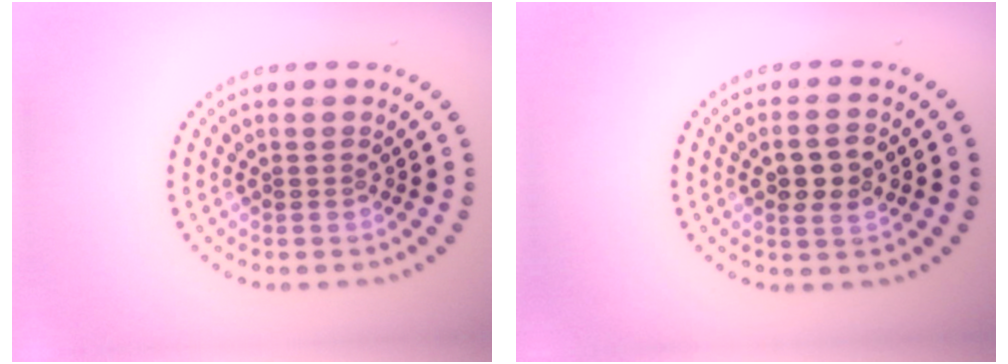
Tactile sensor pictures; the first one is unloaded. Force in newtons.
{"total": 2.9, "press": 2.9, "slide": 0.4}